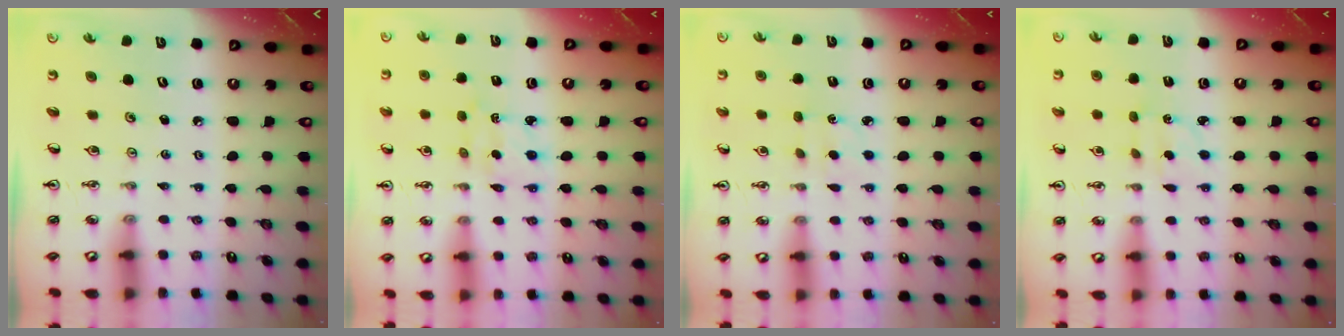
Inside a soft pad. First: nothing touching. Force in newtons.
{"total": 2.2, "press": 2.1, "slide": 0.5}
{"total": 2.3, "press": 2.3, "slide": 0.3}
{"total": 2.7, "press": 2.6, "slide": 0.5}